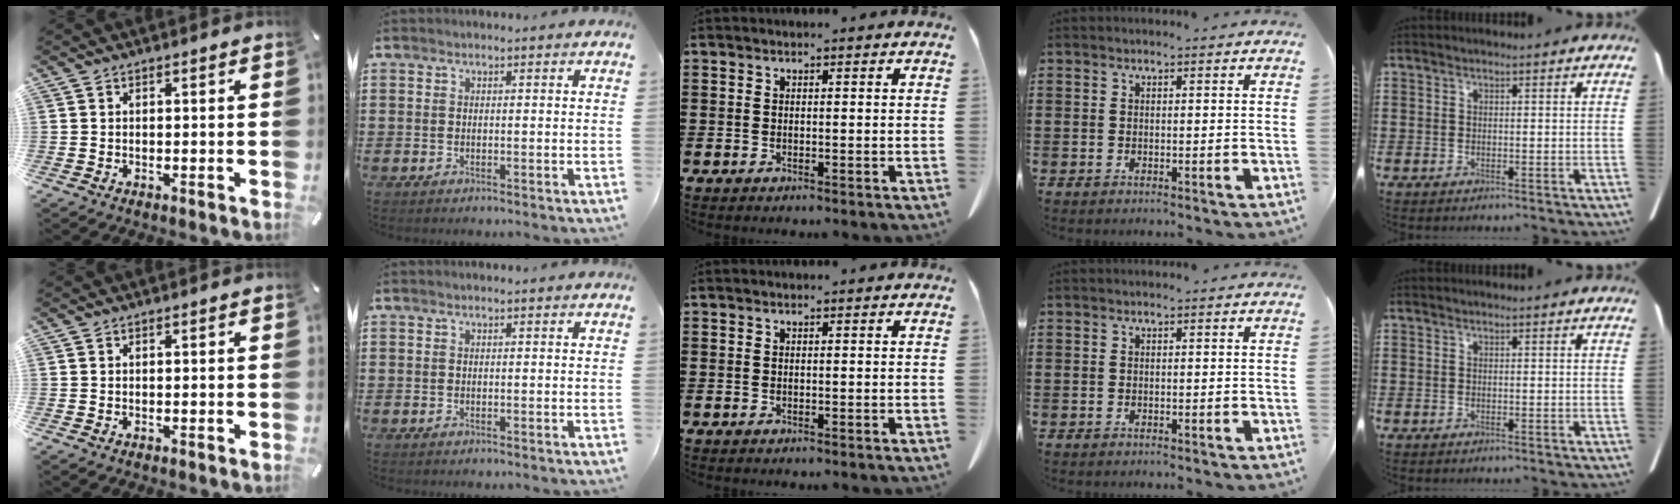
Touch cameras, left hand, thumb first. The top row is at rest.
{}